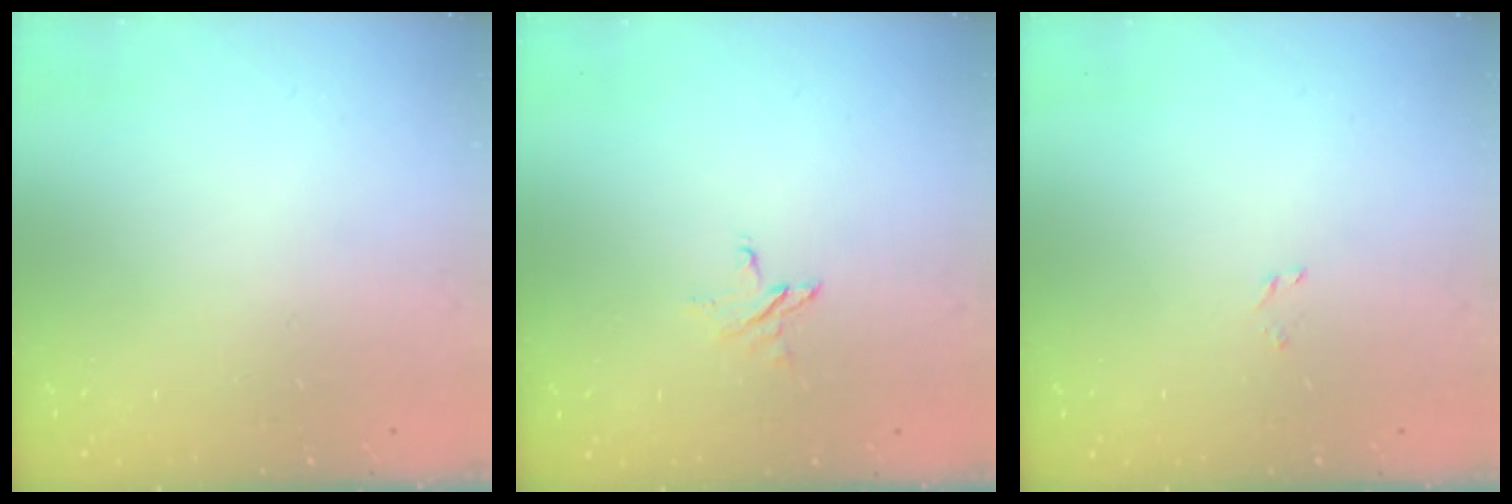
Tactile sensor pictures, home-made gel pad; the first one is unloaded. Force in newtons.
{"total": 3.5, "press": 3.5, "slide": 0.3}
{"total": 1.6, "press": 1.5, "slide": 0.3}